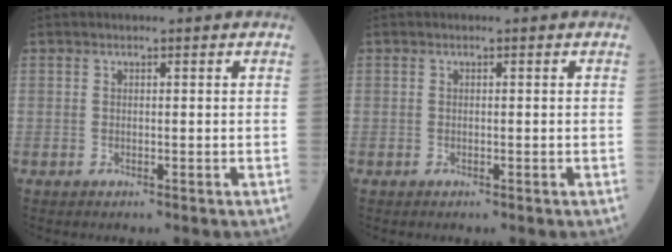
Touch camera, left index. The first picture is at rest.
{"total": 0.0}